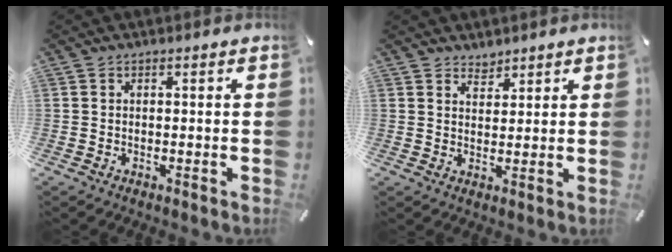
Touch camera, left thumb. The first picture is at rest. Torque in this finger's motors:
{"motor_torque": [0.48, 0.29, 0.04, -0.32, 0.04]}